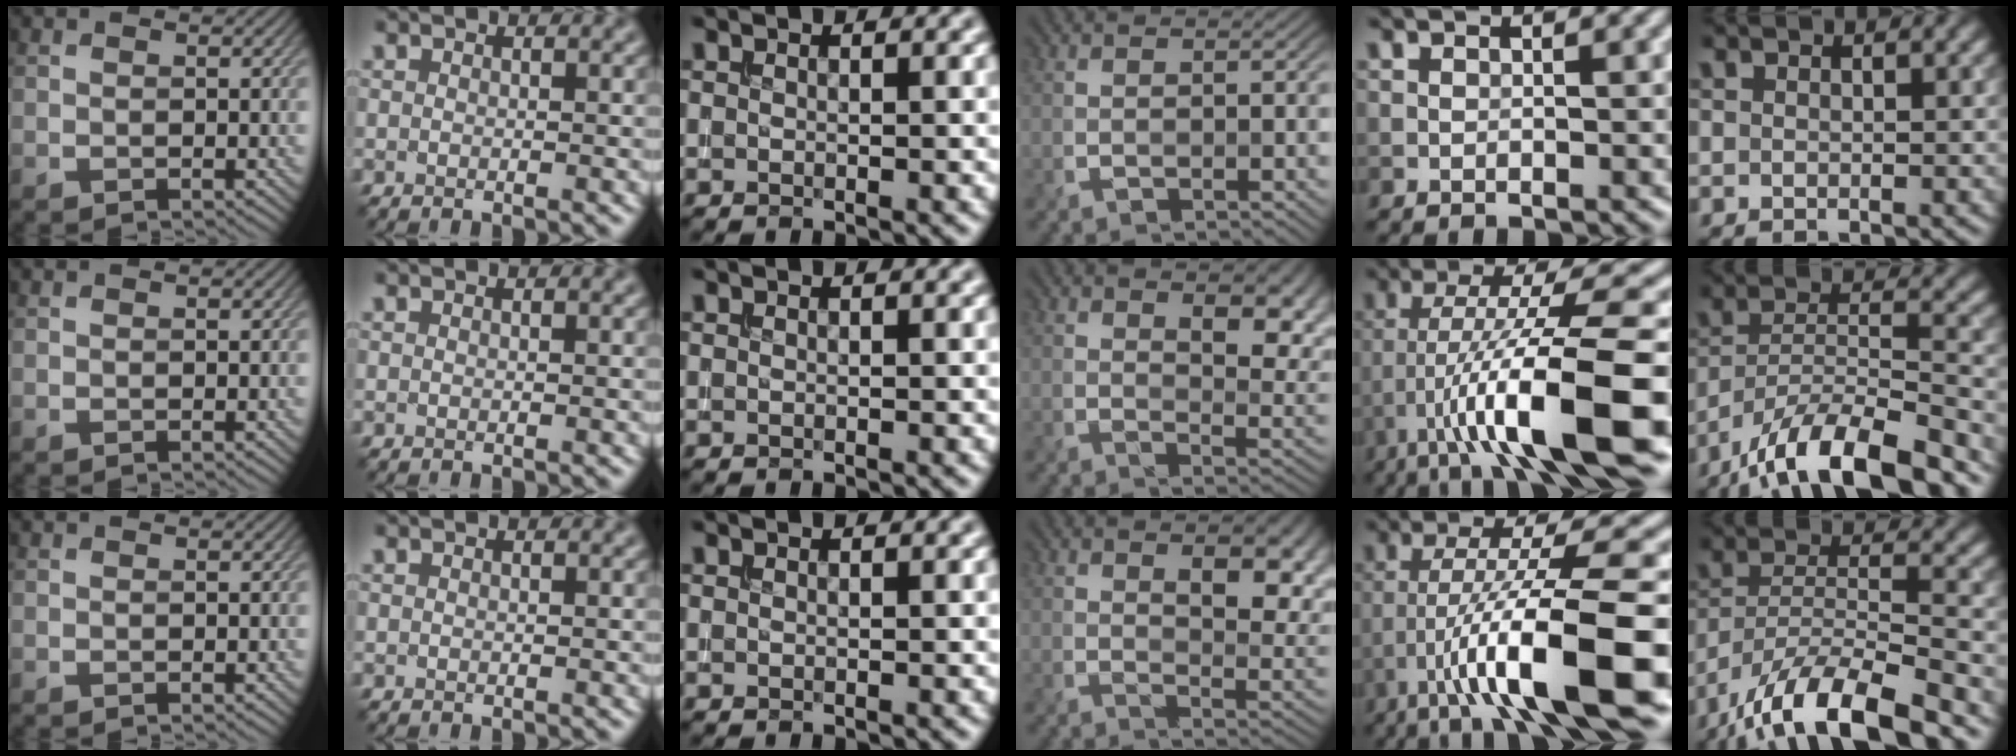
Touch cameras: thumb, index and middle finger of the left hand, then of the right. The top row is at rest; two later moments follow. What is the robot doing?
{"motion": "extract", "object": "bucket"}